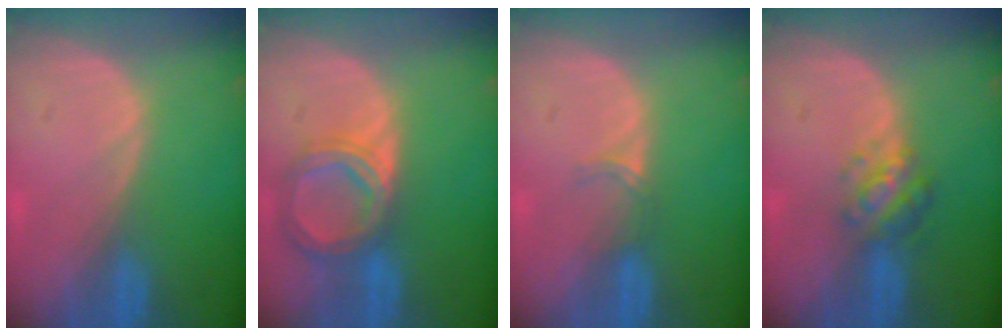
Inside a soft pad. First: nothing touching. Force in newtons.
{"total": 6.6, "press": 6.1, "slide": 2.5}
{"total": 1.9, "press": 1.5, "slide": 1.2}
{"total": 4.9, "press": 4.4, "slide": 2.0}